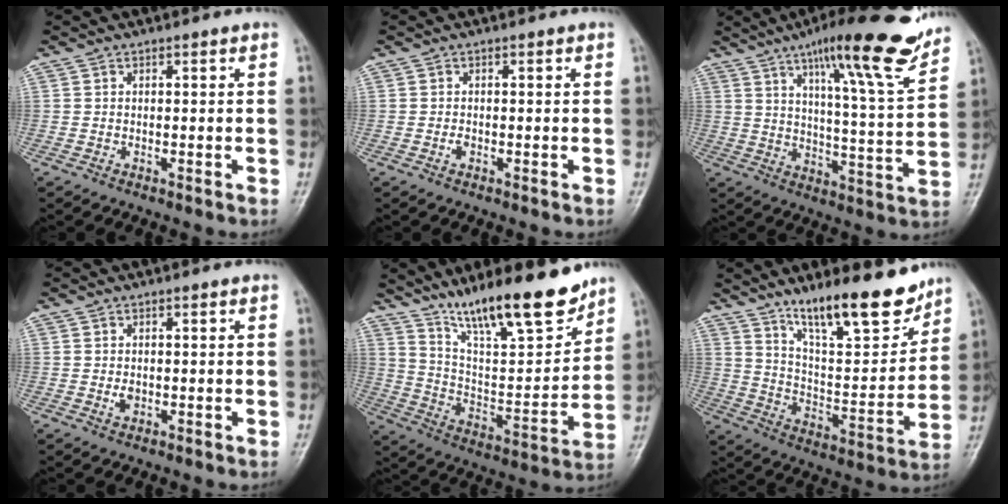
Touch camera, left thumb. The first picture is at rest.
{"total": 0.9, "force": [-0.3, 0.6, 0.6], "torque": [-0.011, 0.000, -0.006]}
{"total": 19.5, "force": [13.5, 2.2, 13.9], "torque": [-0.182, -0.070, 0.199]}
{"total": 1.5, "force": [-0.1, 1.1, 1.1], "torque": [-0.015, -0.001, 0.001]}
{"total": 20.3, "force": [15.2, 4.6, 12.7], "torque": [-0.172, -0.081, 0.263]}
{"total": 18.0, "force": [13.3, 4.7, 11.3], "torque": [-0.142, -0.085, 0.226]}